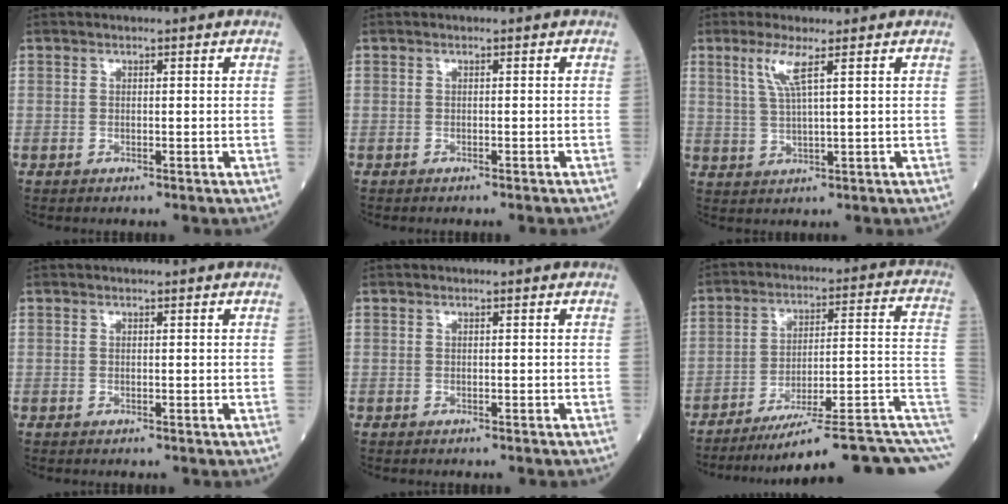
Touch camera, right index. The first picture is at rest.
{"total": 1.9, "force": [-1.7, -0.2, 0.8], "torque": [-0.010, 0.003, -0.022]}
{"total": 4.4, "force": [2.2, -0.2, 3.9], "torque": [-0.085, -0.002, 0.046]}
{"total": 0.0}
{"total": 0.6, "force": [-0.5, 0.0, 0.2], "torque": [0.003, 0.003, -0.009]}
{"total": 20.8, "force": [-15.2, -0.2, 14.2], "torque": [-0.103, 0.045, -0.219]}